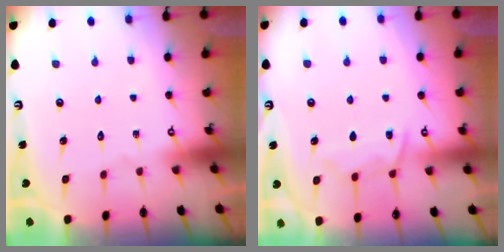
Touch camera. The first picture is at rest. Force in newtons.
{"total": 9.4, "press": 9.3, "slide": 1.1}